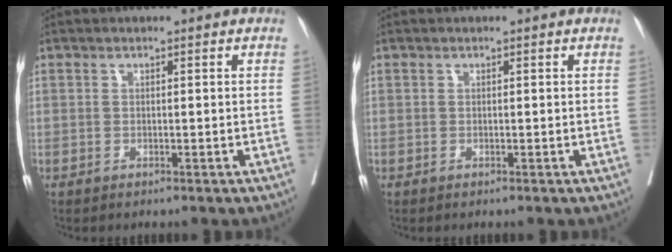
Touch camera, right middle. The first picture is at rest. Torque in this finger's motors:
{"motor_torque": [-0.22, -0.65, 0.04, 0.00]}